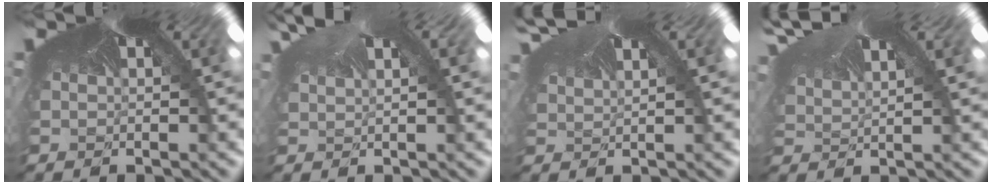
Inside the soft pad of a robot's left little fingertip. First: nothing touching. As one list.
[{"total": 0.6, "force": [0.6, -0.1, 0.2], "torque": [-0.021, 0.010, 0.008]}, {"total": 2.4, "force": [2.0, 0.8, 1.2], "torque": [-0.055, 0.024, 0.033]}, {"total": 2.5, "force": [2.3, 0.5, 0.8], "torque": [-0.048, 0.025, 0.036]}]